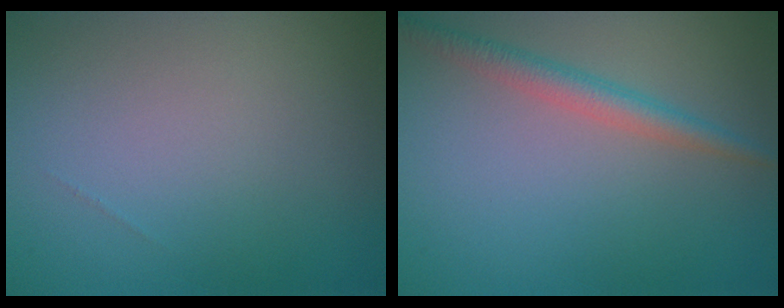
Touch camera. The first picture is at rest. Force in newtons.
{"total": 2.5, "press": 2.5, "slide": 0.0}